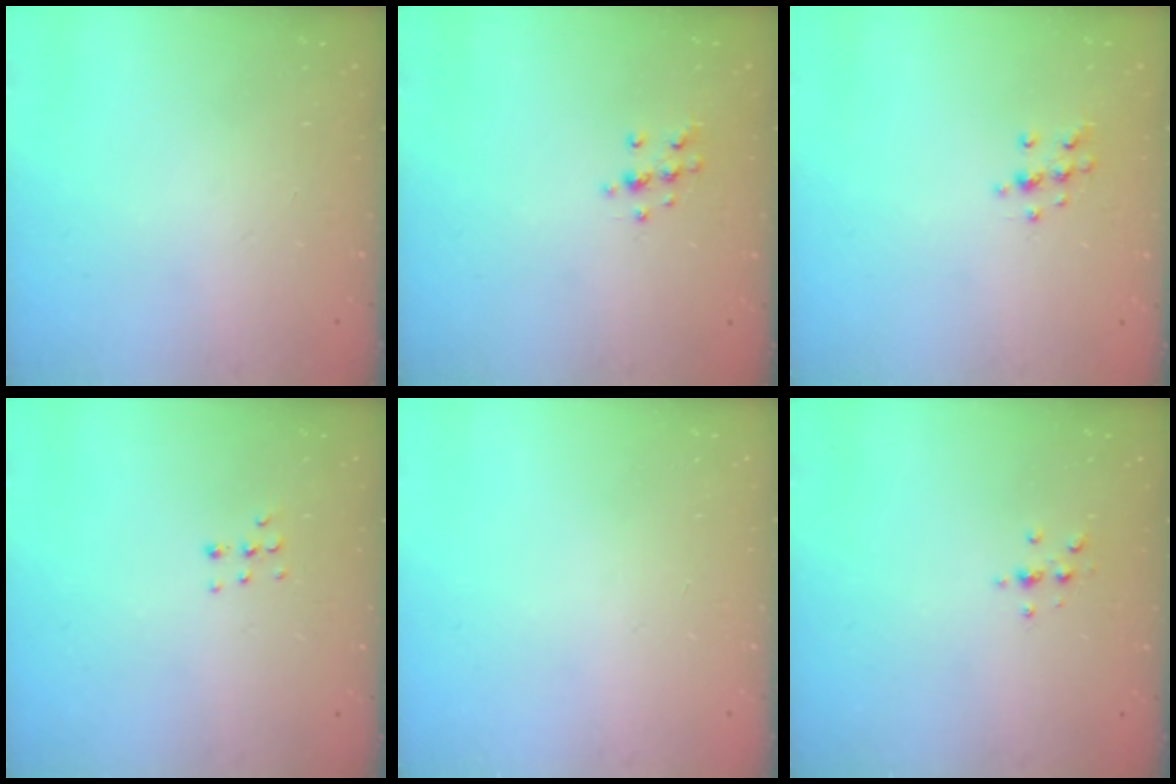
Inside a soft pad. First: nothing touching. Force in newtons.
{"total": 9.0, "press": 8.9, "slide": 0.8}
{"total": 9.0, "press": 8.9, "slide": 0.8}
{"total": 3.9, "press": 3.8, "slide": 1.0}
{"total": 0.0}
{"total": 2.3, "press": 2.3, "slide": 0.2}